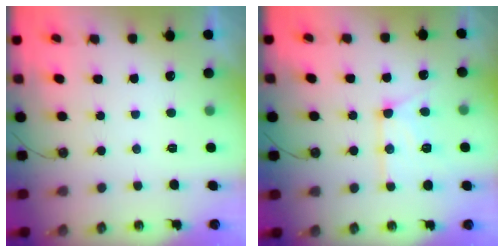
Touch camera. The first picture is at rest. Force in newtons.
{"total": 13.2, "press": 13.1, "slide": 1.2}